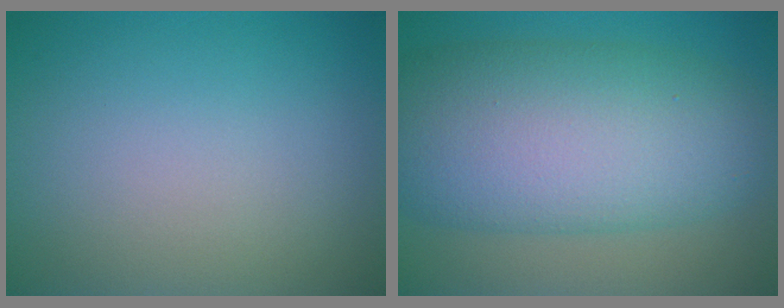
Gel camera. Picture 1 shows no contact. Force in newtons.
{"total": 12.8, "press": 12.8, "slide": 0.2}